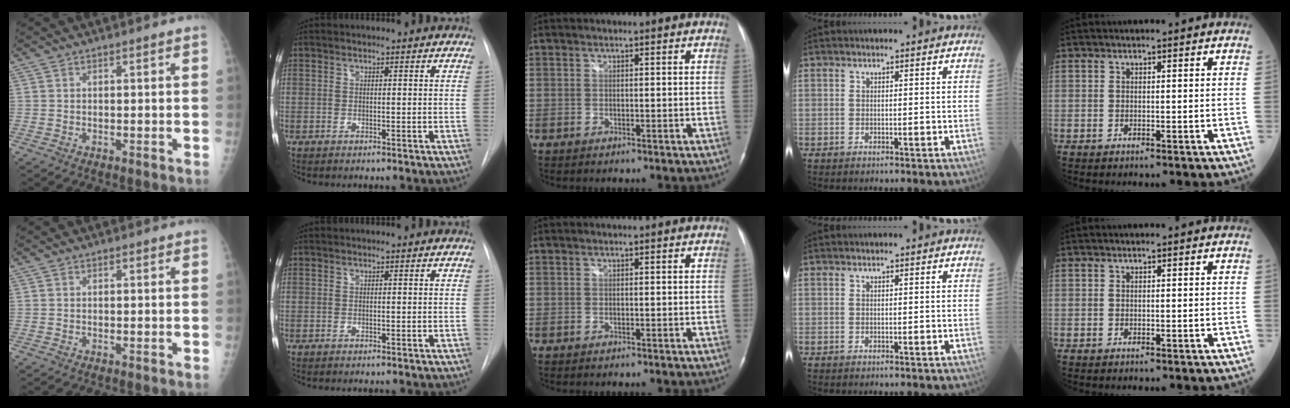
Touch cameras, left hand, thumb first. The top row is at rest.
{}